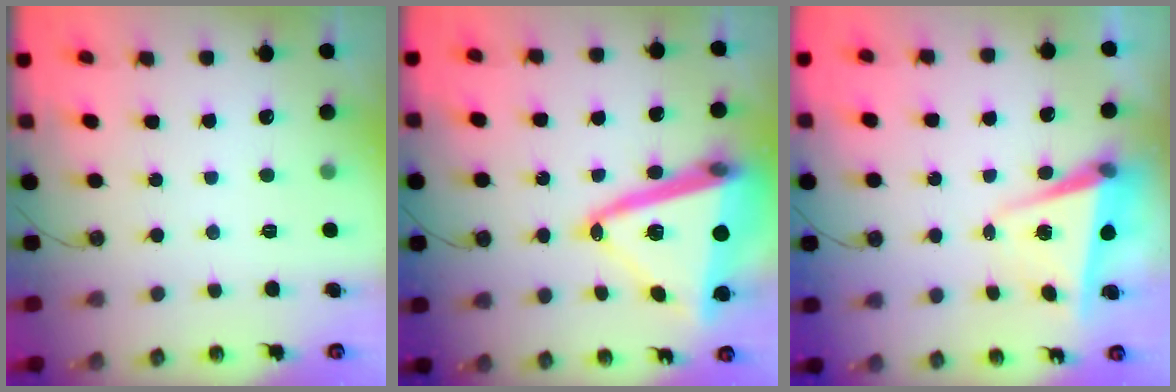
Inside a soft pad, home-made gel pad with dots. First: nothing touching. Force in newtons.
{"total": 21.0, "press": 20.8, "slide": 2.6}
{"total": 5.5, "press": 4.9, "slide": 2.6}